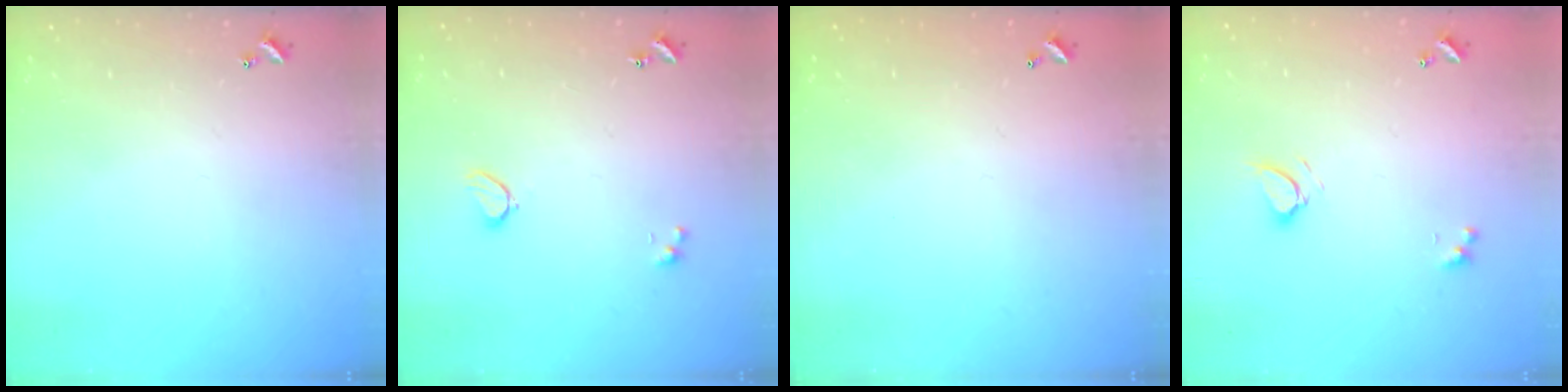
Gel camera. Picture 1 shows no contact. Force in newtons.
{"total": 2.8, "press": 2.7, "slide": 0.6}
{"total": 2.9, "press": 2.9, "slide": 0.1}
{"total": 3.6, "press": 3.5, "slide": 0.5}